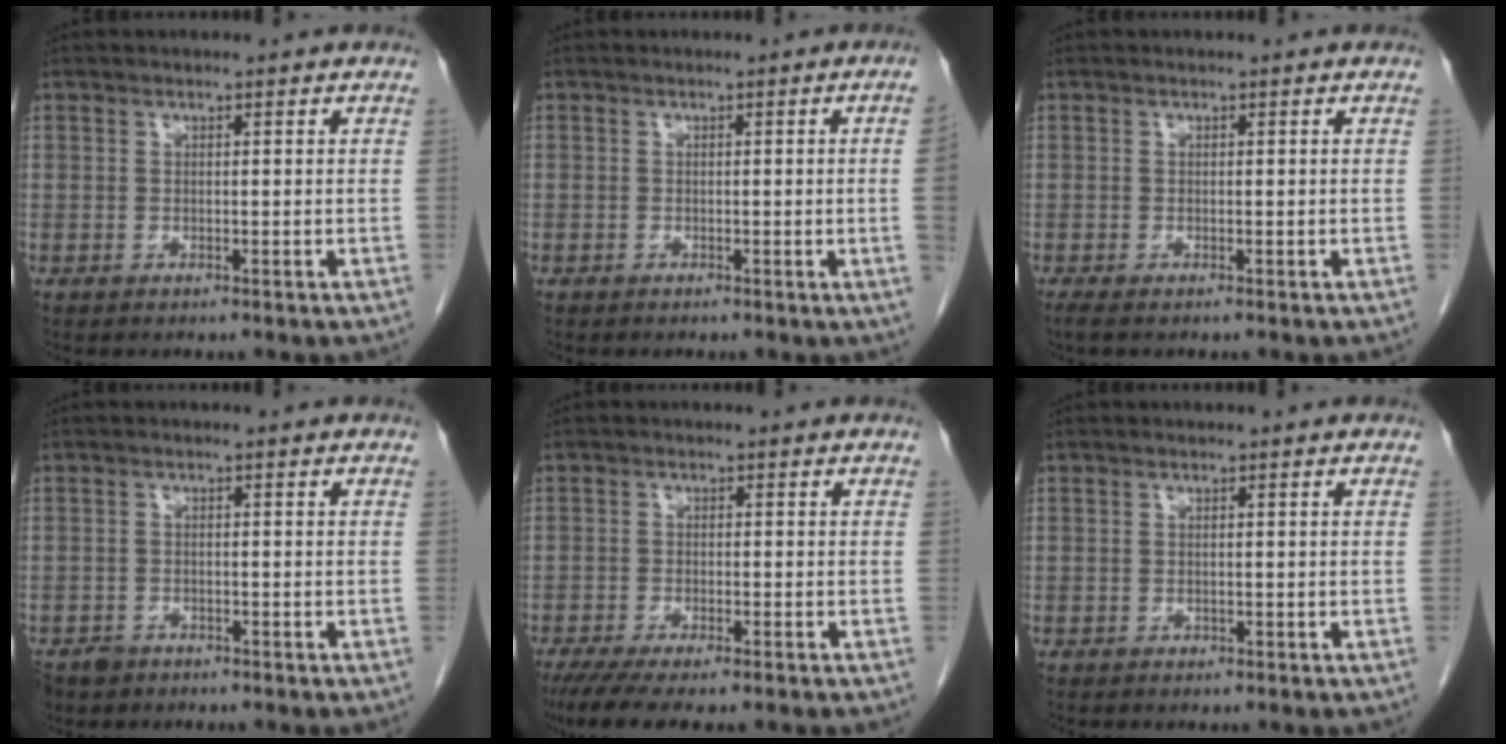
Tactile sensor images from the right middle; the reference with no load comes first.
{"total": 2.2, "force": [-0.2, -0.9, 2.0], "torque": [-0.020, 0.000, -0.001]}
{"total": 0.8, "force": [-0.7, -0.1, 0.5], "torque": [-0.012, -0.004, -0.013]}
{"total": 3.3, "force": [-2.4, 2.2, 0.5], "torque": [-0.010, 0.001, -0.039]}
{"total": 8.5, "force": [-6.7, 1.3, 5.0], "torque": [-0.073, -0.016, -0.104]}
{"total": 0.0}